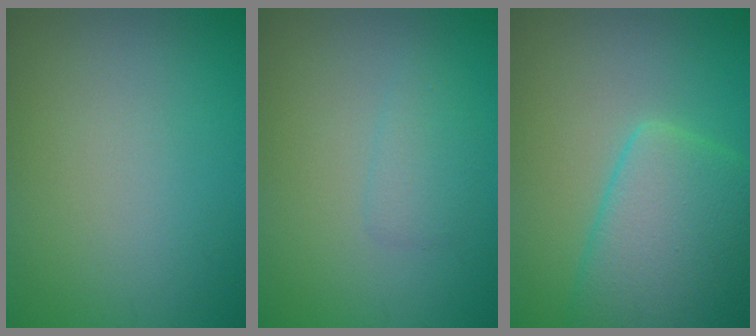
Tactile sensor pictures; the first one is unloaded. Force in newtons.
{"total": 1.6, "press": 1.6, "slide": 0.1}
{"total": 8.2, "press": 8.2, "slide": 0.4}